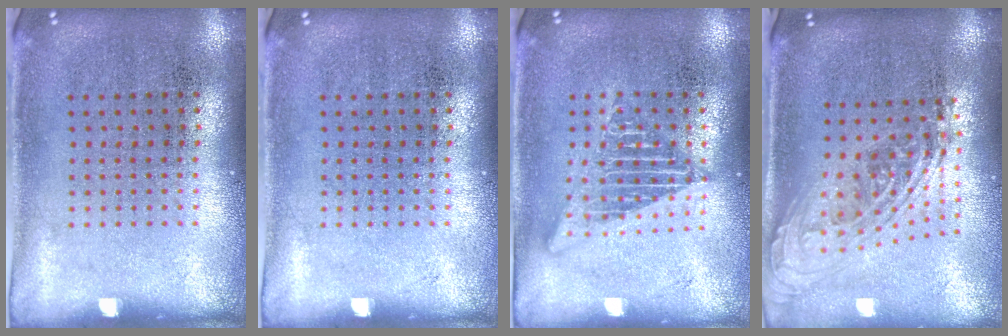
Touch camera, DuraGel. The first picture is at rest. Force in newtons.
{"total": 0.0}
{"total": 2.7, "press": 2.7, "slide": 0.3}
{"total": 2.1, "press": 1.5, "slide": 1.5}